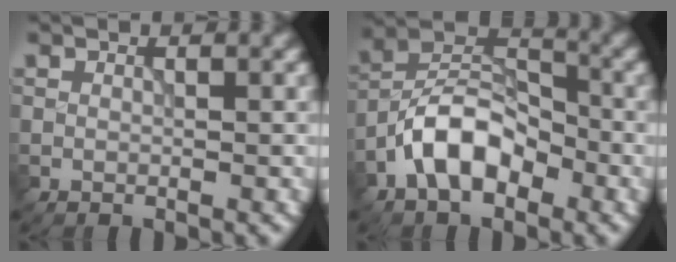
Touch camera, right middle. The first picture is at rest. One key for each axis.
{"total": 6.8, "fx": -3.4, "fy": 3.8, "fz": 4.5, "tx": -0.074, "ty": 0.014, "tz": -0.072}